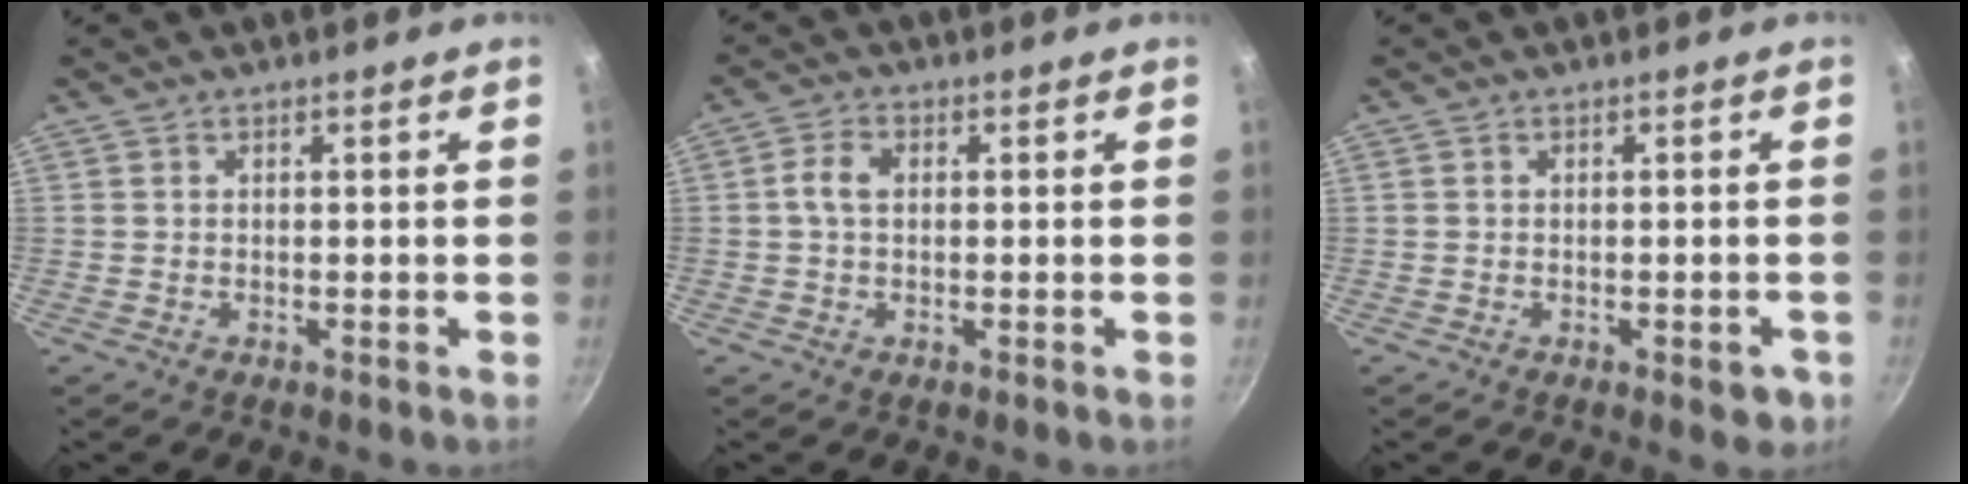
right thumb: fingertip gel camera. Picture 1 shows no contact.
{"total": 3.7, "force": [0.3, 2.5, 2.7], "torque": [-0.053, 0.012, 0.000]}
{"total": 3.2, "force": [-1.3, 1.6, 2.5], "torque": [-0.018, 0.005, -0.015]}